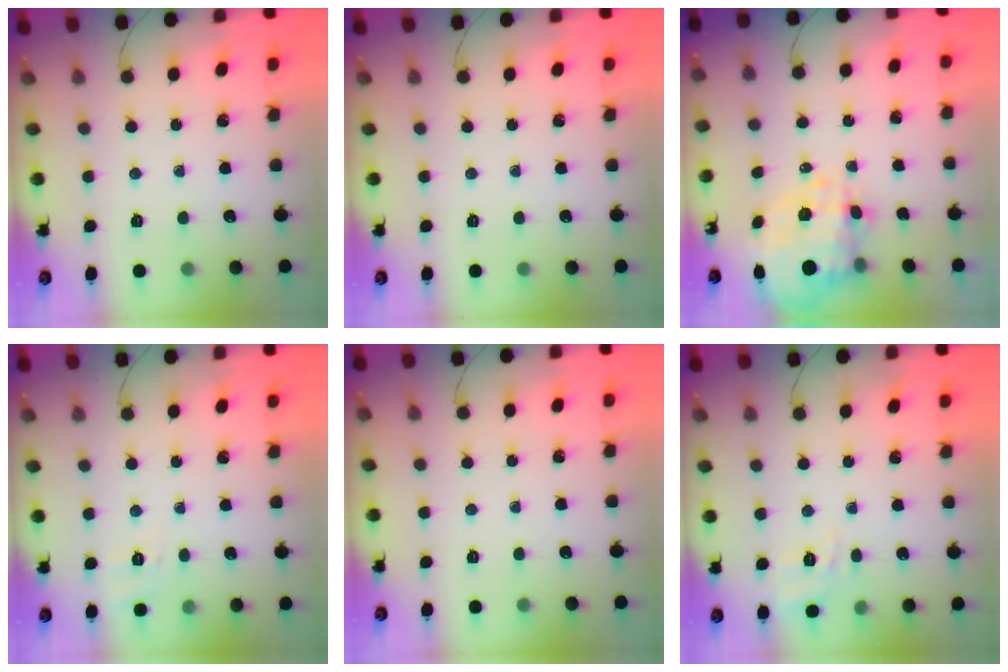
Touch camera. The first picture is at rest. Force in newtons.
{"total": 0.0}
{"total": 6.1, "press": 5.6, "slide": 2.4}
{"total": 1.9, "press": 0.3, "slide": 1.9}
{"total": 0.0}
{"total": 2.4, "press": 1.4, "slide": 2.0}